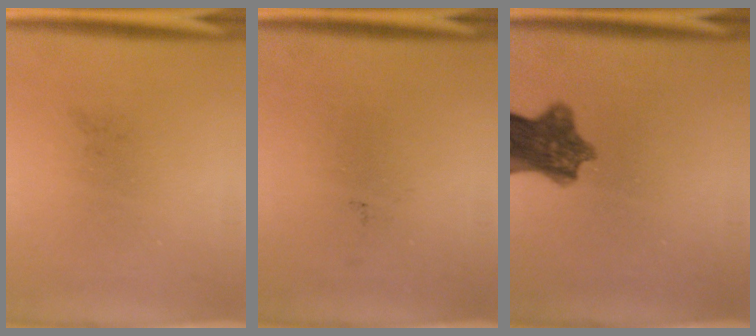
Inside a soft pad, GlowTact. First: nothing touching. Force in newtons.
{"total": 0.0}
{"total": 8.4}